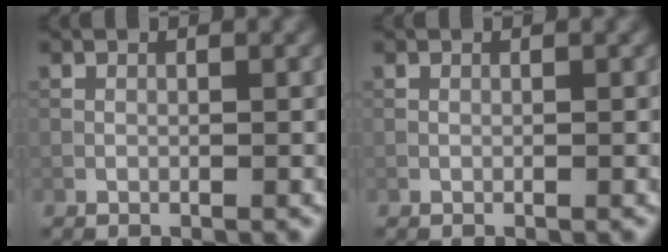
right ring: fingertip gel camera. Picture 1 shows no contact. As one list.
[{"total": 0.0}]